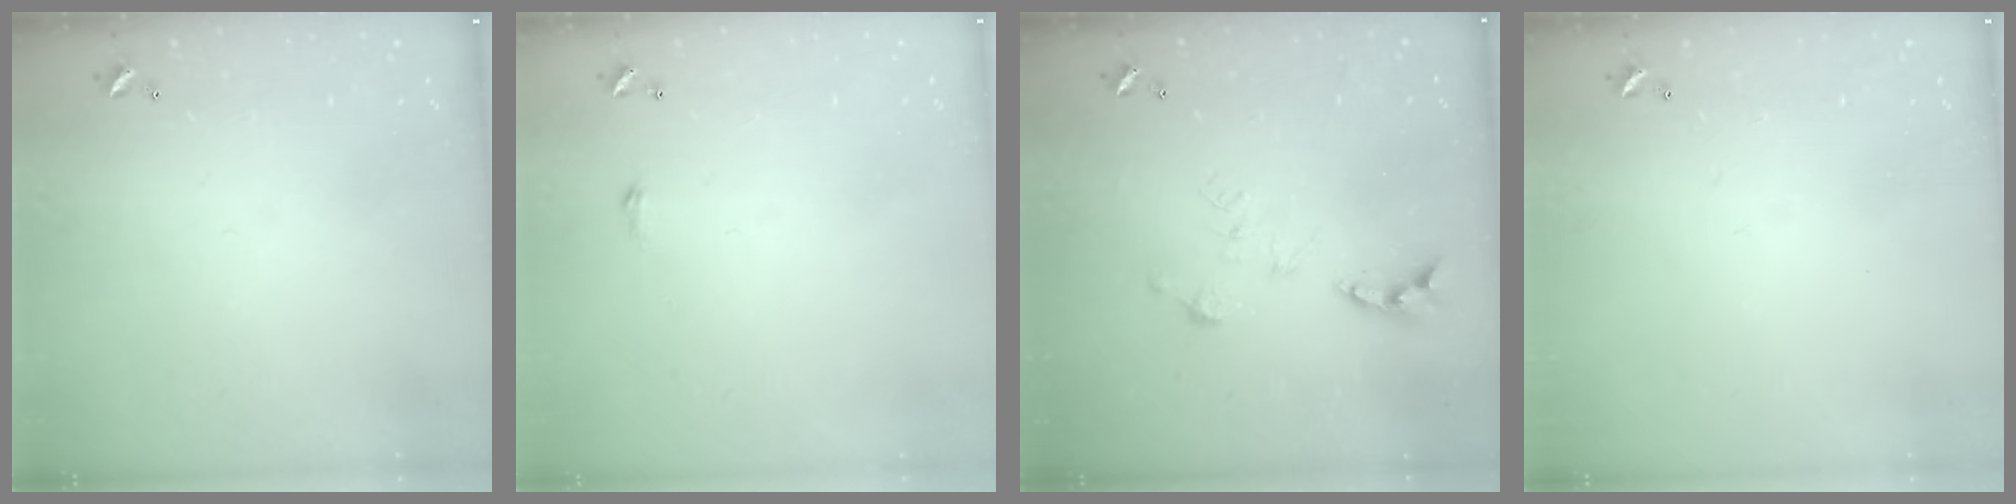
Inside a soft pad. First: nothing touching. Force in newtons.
{"total": 1.8, "press": 1.8, "slide": 0.3}
{"total": 0.0}
{"total": 0.0}